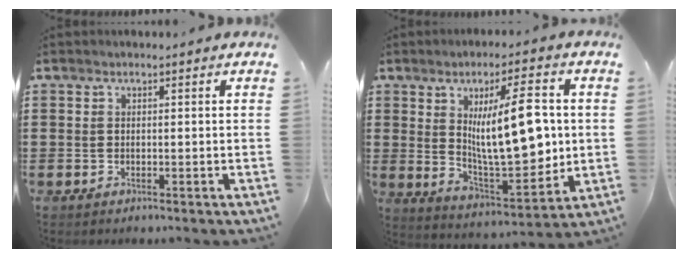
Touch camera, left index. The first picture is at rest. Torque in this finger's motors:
{"motor_torque": [2.14, 0.00, 1.06, 0.21]}